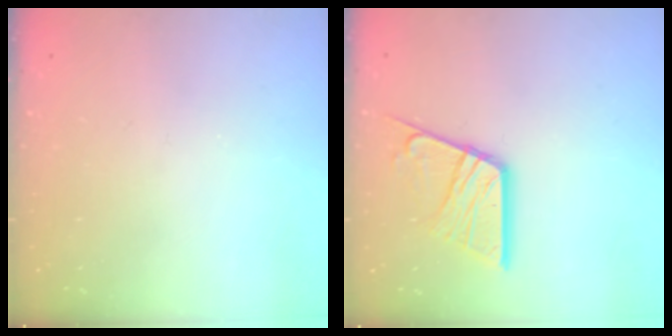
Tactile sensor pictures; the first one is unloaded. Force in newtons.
{"total": 14.7, "press": 14.6, "slide": 1.6}